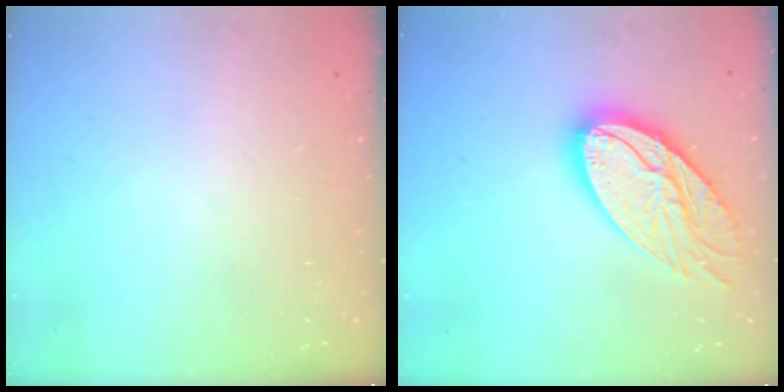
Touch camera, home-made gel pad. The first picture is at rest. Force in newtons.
{"total": 20.5, "press": 20.5, "slide": 2.0}